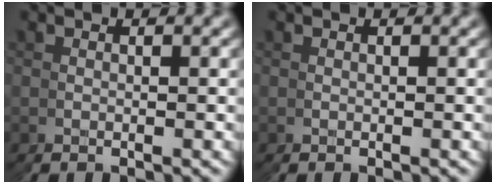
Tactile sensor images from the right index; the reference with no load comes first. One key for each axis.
{"total": 0.0}